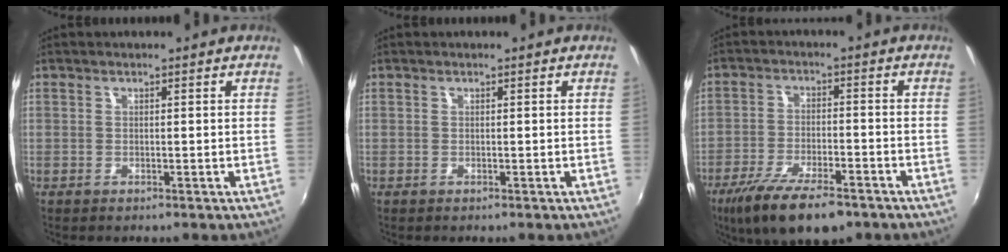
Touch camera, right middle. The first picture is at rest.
{"total": 0.0}
{"total": 13.5, "force": [-9.3, 4.2, 8.8], "torque": [-0.187, -0.034, -0.159]}